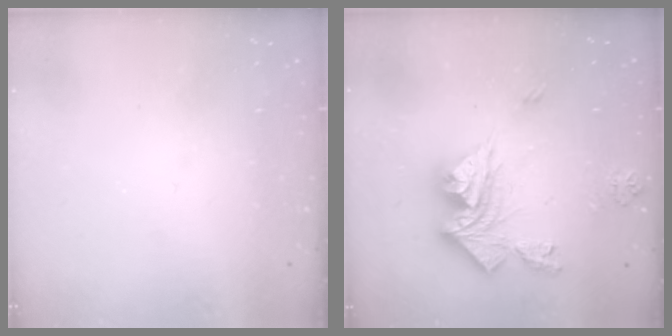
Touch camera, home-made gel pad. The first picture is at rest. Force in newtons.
{"total": 15.6, "press": 15.5, "slide": 1.8}